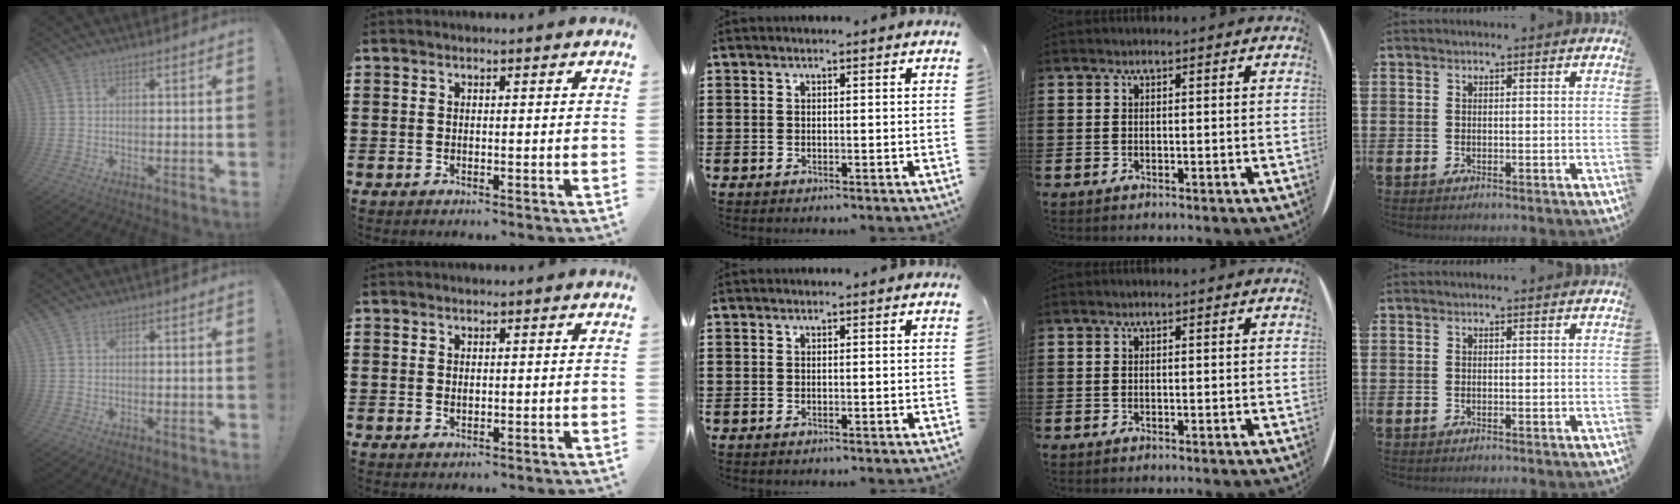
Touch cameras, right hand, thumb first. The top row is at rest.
{"index": {"total": 0.5, "force": [0.2, 0.4, 0.3], "torque": [-0.007, 0.002, 0.003]}}